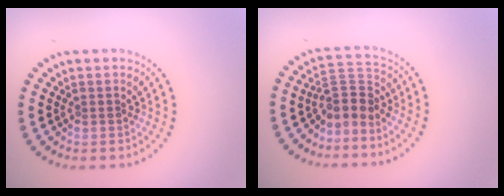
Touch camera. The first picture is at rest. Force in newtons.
{"total": 2.8, "press": 2.0, "slide": 2.0}